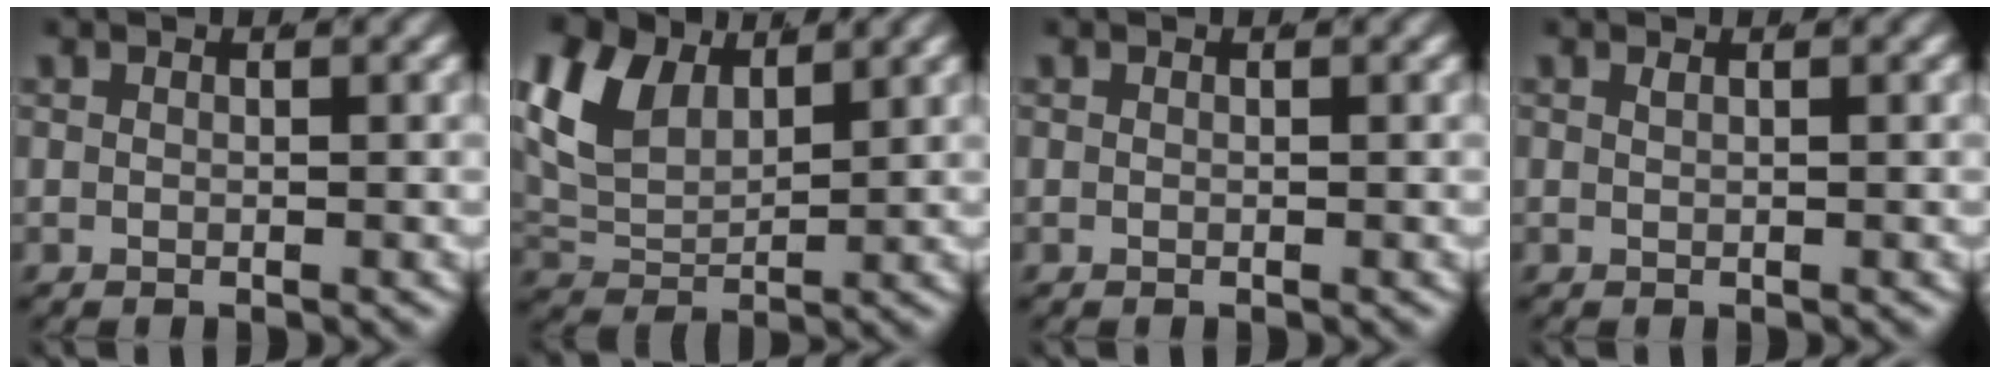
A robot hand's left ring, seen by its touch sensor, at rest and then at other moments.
{"total": 7.9, "force": [2.6, 5.8, 4.6], "torque": [-0.119, -0.014, 0.051]}
{"total": 0.0}
{"total": 0.8, "force": [0.2, -0.7, 0.3], "torque": [-0.001, -0.002, 0.009]}